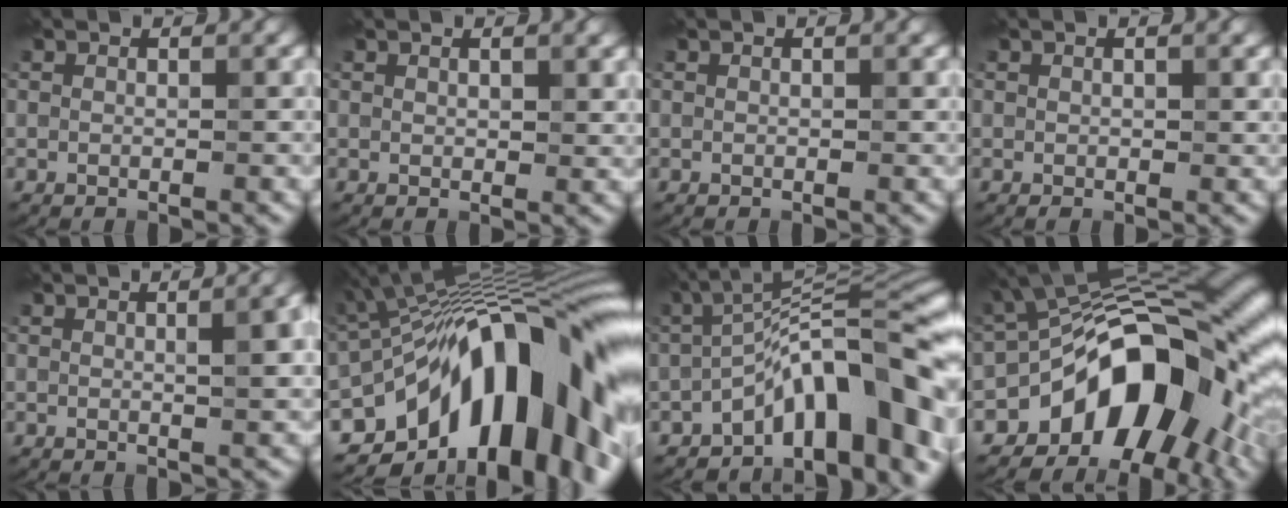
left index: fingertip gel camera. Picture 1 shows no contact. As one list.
[{"total": 1.4, "force": [0.8, 0.5, 1.0], "torque": [-0.015, -0.002, 0.017]}, {"total": 0.0}, {"total": 0.8, "force": [0.2, 0.3, 0.7], "torque": [-0.009, -0.001, 0.004]}, {"total": 3.8, "force": [0.6, 1.1, 3.6], "torque": [-0.040, 0.012, 0.006]}, {"total": 17.7, "force": [-6.1, 8.2, 14.5], "torque": [-0.193, 0.025, -0.114]}, {"total": 12.7, "force": [-5.7, 4.0, 10.6], "torque": [-0.138, 0.023, -0.092]}, {"total": 14.7, "force": [-4.8, 8.4, 11.1], "torque": [-0.127, 0.011, -0.096]}]